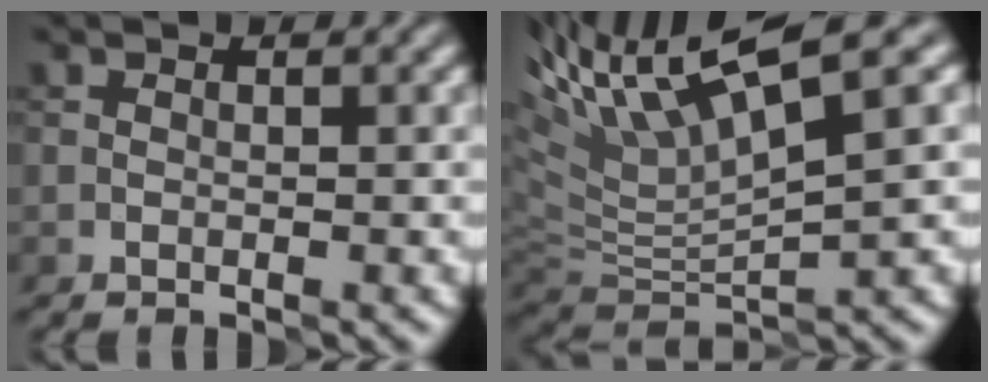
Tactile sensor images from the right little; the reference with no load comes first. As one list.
[{"total": 8.3, "force": [4.4, 2.0, 6.8], "torque": [-0.127, 0.023, 0.083]}]